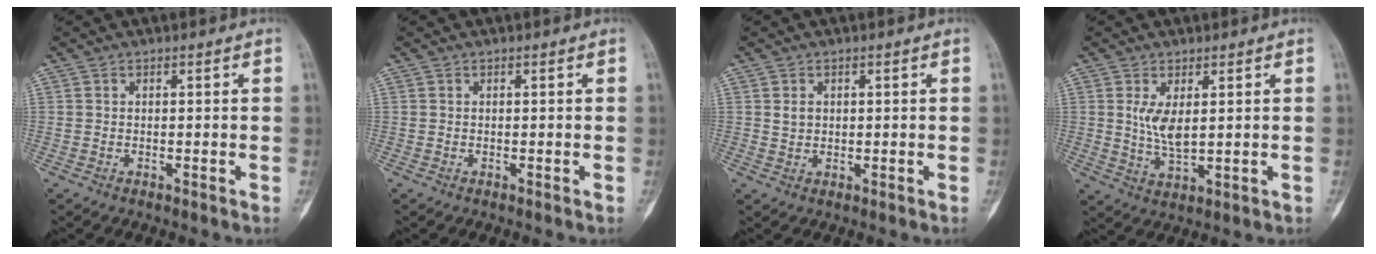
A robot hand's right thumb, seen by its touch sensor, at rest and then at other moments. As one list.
[{"total": 0.0}, {"total": 1.7, "force": [0.6, 1.4, 0.9], "torque": [-0.005, -0.004, 0.013]}, {"total": 5.2, "force": [1.3, 2.1, 4.6], "torque": [-0.083, -0.019, 0.035]}]